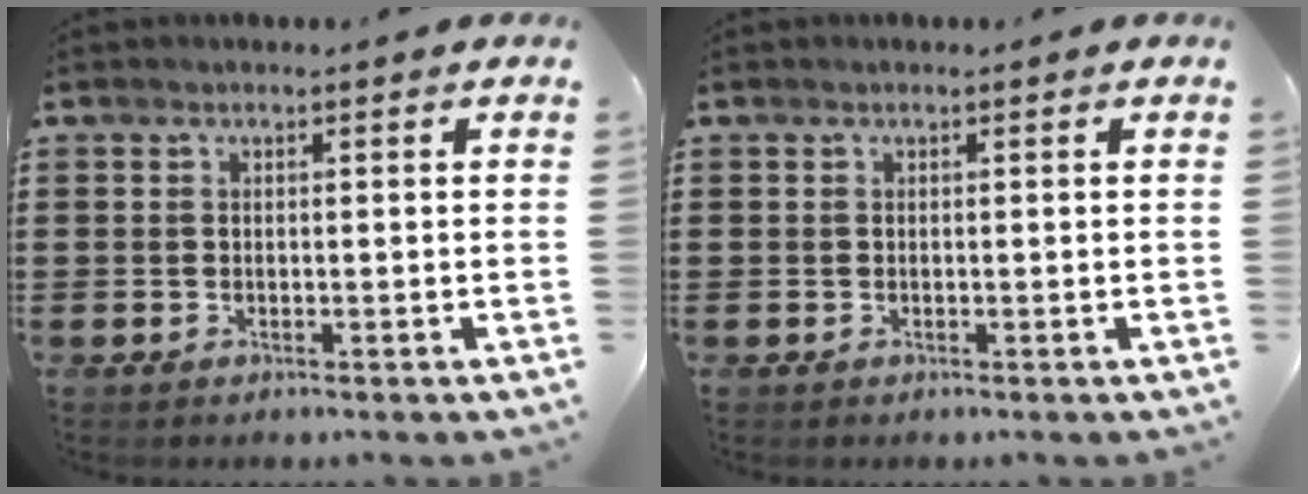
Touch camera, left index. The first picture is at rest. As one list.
[{"total": 0.0}]